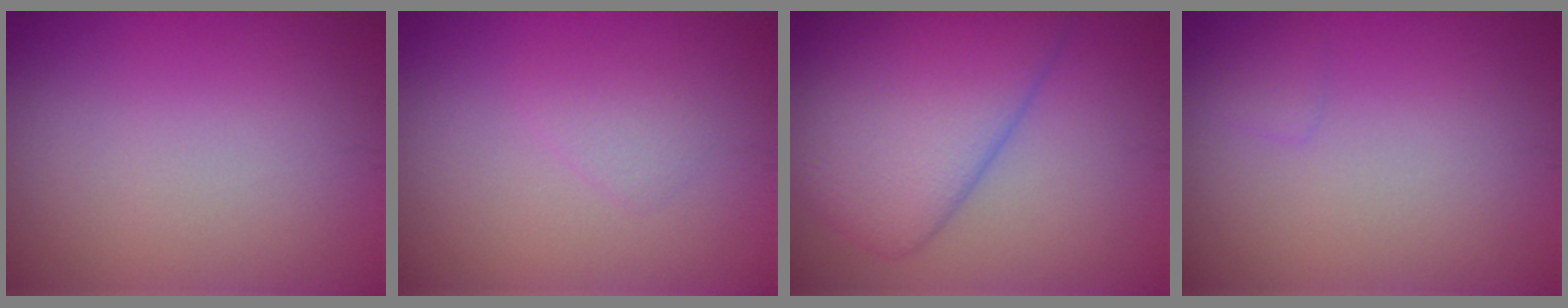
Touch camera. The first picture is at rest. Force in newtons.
{"total": 1.1, "press": 1.1, "slide": 0.1}
{"total": 8.6, "press": 8.6, "slide": 0.4}
{"total": 0.9, "press": 0.8, "slide": 0.1}